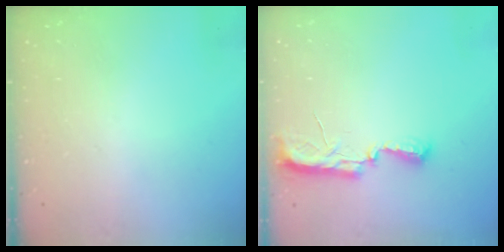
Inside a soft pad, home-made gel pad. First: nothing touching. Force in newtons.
{"total": 9.4, "press": 8.3, "slide": 4.5}